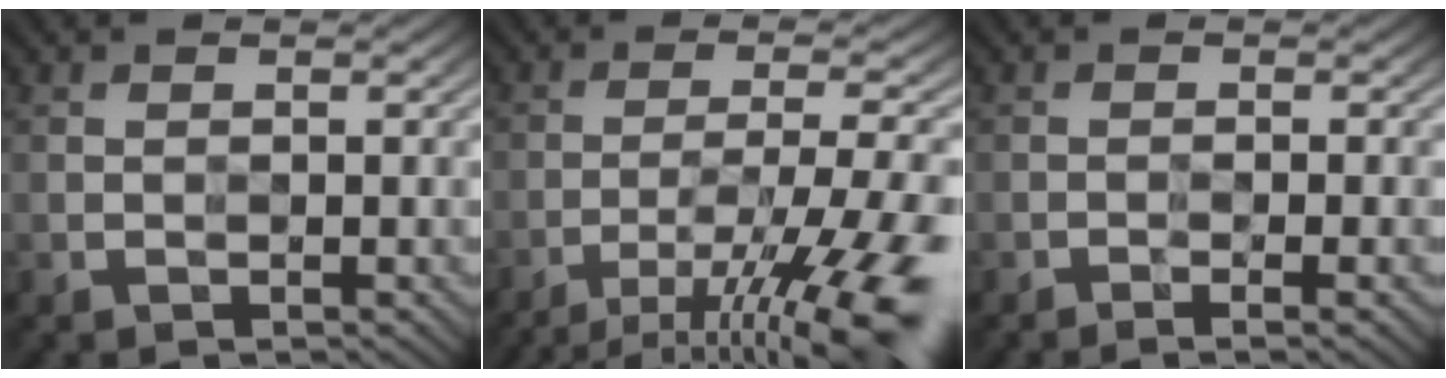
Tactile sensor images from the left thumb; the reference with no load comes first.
{"total": 14.2, "force": [-8.8, 3.0, 10.7], "torque": [-0.180, -0.012, -0.122]}
{"total": 2.0, "force": [-1.0, 0.3, 1.7], "torque": [-0.027, 0.003, -0.021]}